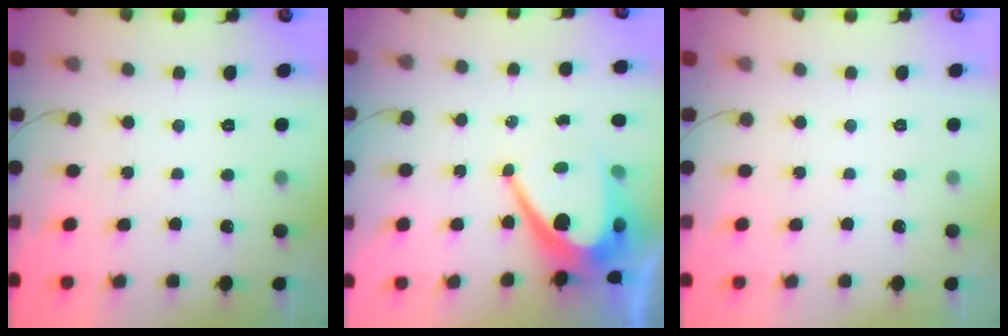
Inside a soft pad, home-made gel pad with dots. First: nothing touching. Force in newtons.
{"total": 12.9, "press": 12.8, "slide": 1.0}
{"total": 0.0}